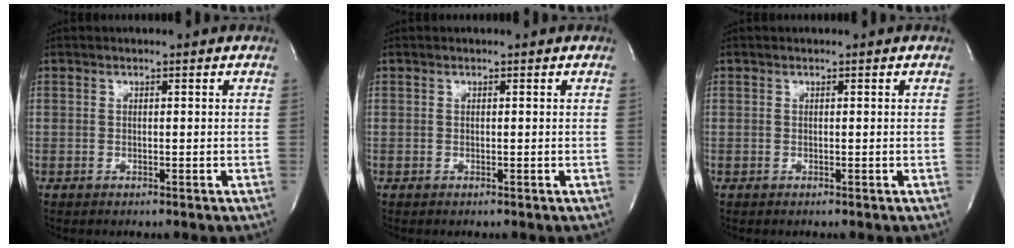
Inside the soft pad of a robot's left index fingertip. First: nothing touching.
{"total": 0.0}
{"total": 0.0}